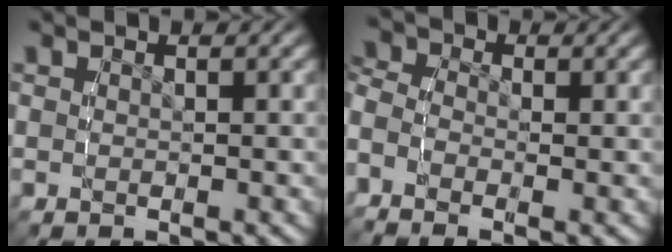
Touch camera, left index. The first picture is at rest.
{"total": 2.5, "force": [-0.9, 1.9, 1.3], "torque": [-0.032, -0.003, -0.031]}